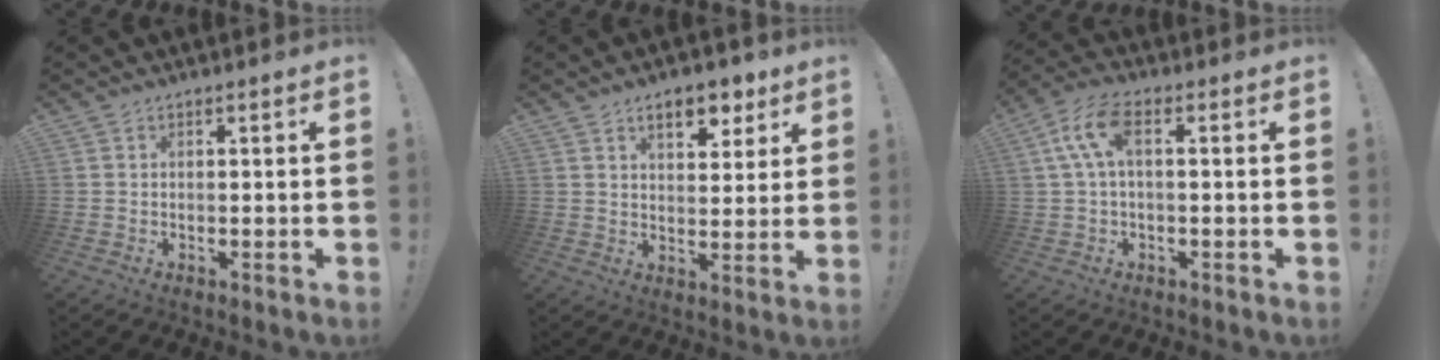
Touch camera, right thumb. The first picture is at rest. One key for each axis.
{"total": 9.0, "fx": 5.4, "fy": 4.7, "fz": 5.4, "tx": -0.068, "ty": -0.024, "tz": 0.095}
{"total": 9.7, "fx": 1.8, "fy": 4.4, "fz": 8.4, "tx": -0.176, "ty": 0.007, "tz": 0.036}